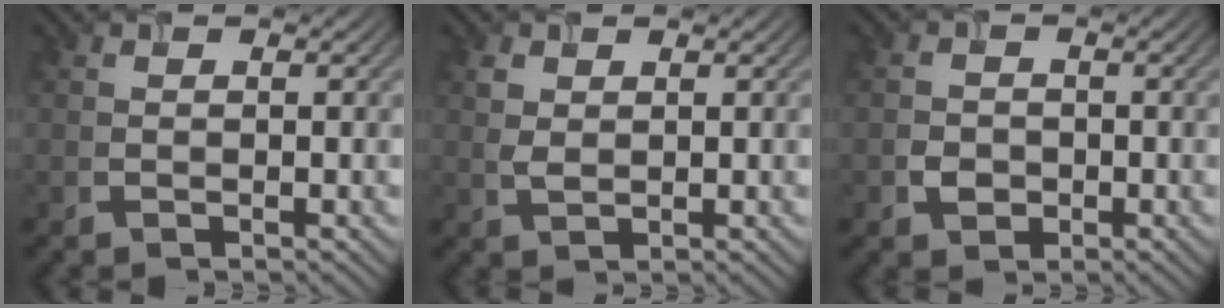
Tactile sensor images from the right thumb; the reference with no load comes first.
{"total": 1.8, "force": [0.8, 1.2, 1.0], "torque": [-0.028, -0.002, 0.019]}
{"total": 2.1, "force": [-0.7, 1.8, 0.8], "torque": [-0.012, -0.003, -0.017]}